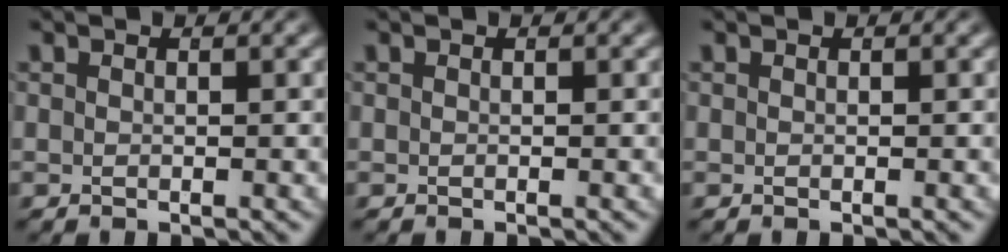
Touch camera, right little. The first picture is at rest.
{"total": 0.0}
{"total": 0.0}